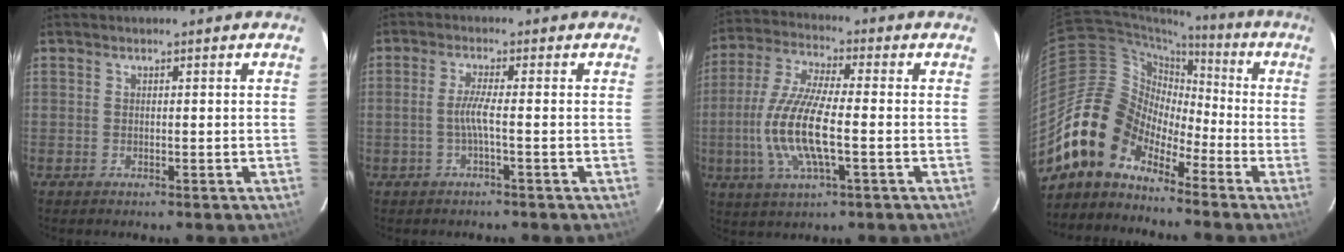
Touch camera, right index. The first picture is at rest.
{"total": 3.0, "force": [-1.0, -0.6, 2.8], "torque": [-0.060, -0.002, -0.018]}
{"total": 13.6, "force": [-2.6, 3.6, 12.9], "torque": [-0.271, -0.008, -0.052]}
{"total": 12.7, "force": [-9.3, 7.8, 3.8], "torque": [-0.078, 0.035, -0.191]}